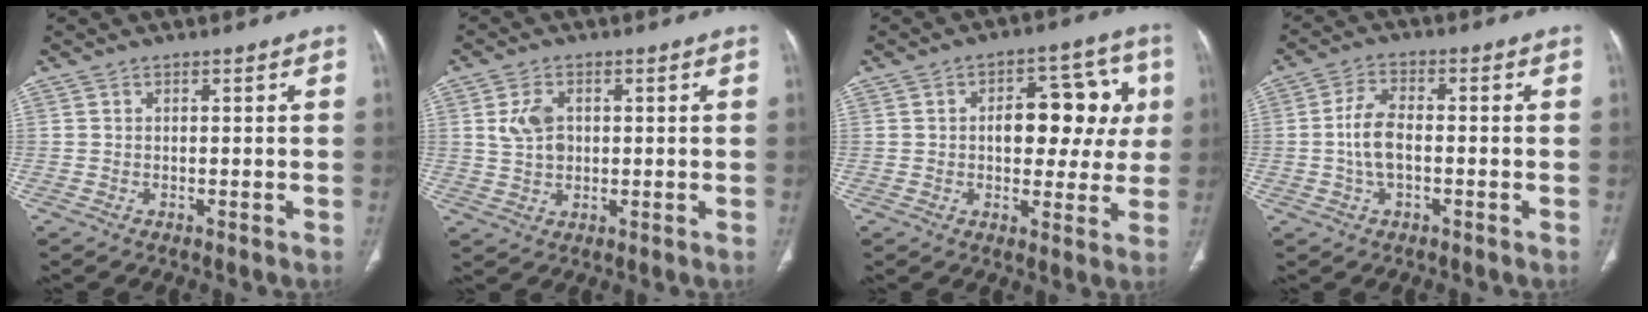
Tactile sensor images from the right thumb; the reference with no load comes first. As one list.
[{"total": 5.5, "force": [1.0, 3.9, 3.7], "torque": [-0.064, -0.002, 0.021]}, {"total": 14.2, "force": [2.0, 8.4, 11.3], "torque": [-0.093, 0.020, 0.028]}, {"total": 6.3, "force": [-0.8, 3.2, 5.3], "torque": [-0.113, 0.015, -0.018]}]